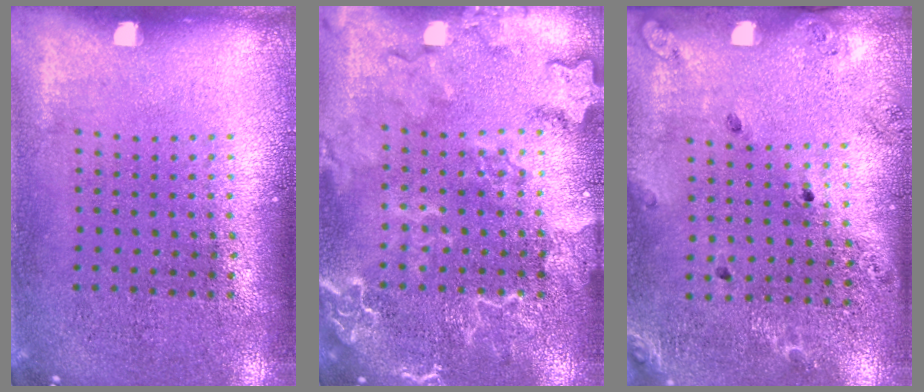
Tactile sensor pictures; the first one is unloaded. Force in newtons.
{"total": 2.3, "press": 2.3, "slide": 0.2}
{"total": 1.2, "press": 1.1, "slide": 0.5}